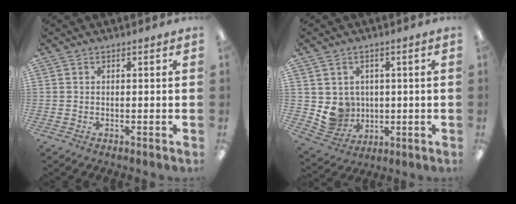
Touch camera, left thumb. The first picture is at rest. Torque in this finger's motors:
{"motor_torque": [-0.33, 0.49, 0.37, -0.39, 0.03]}